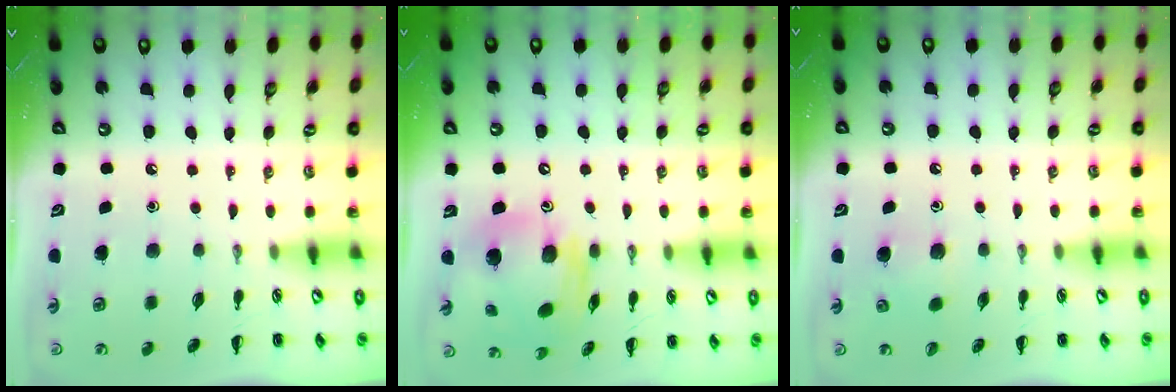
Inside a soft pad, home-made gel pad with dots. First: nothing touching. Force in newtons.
{"total": 13.1, "press": 12.5, "slide": 3.8}
{"total": 3.9, "press": 3.6, "slide": 1.5}